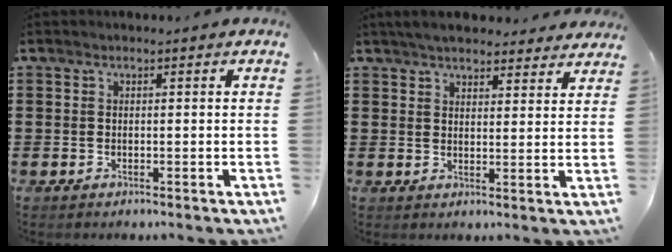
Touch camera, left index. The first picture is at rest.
{"total": 4.4, "force": [4.2, 0.8, 1.2], "torque": [-0.034, -0.010, 0.079]}